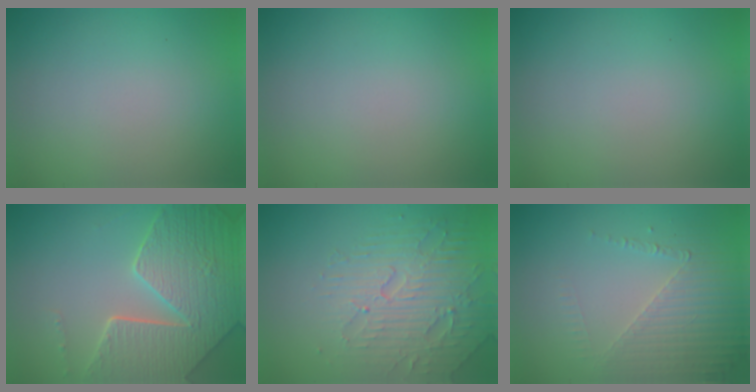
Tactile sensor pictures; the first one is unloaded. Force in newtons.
{"total": 0.0}
{"total": 0.0}
{"total": 8.2, "press": 5.9, "slide": 5.6}
{"total": 4.2, "press": 4.1, "slide": 0.7}
{"total": 4.9, "press": 3.2, "slide": 3.7}